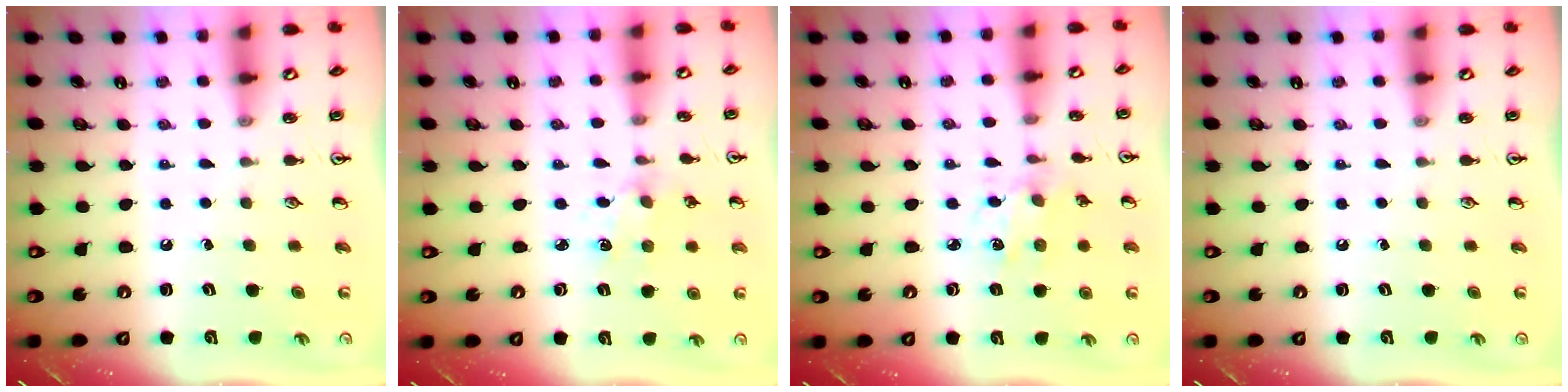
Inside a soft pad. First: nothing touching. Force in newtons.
{"total": 2.8, "press": 2.7, "slide": 0.4}
{"total": 2.1, "press": 2.0, "slide": 0.6}
{"total": 0.0}